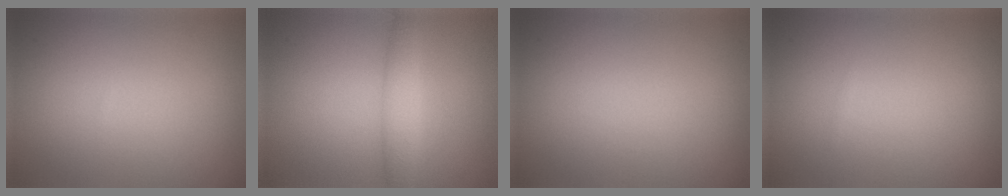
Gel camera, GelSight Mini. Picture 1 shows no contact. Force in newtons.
{"total": 2.8, "press": 2.8, "slide": 0.1}
{"total": 0.0}
{"total": 0.0}